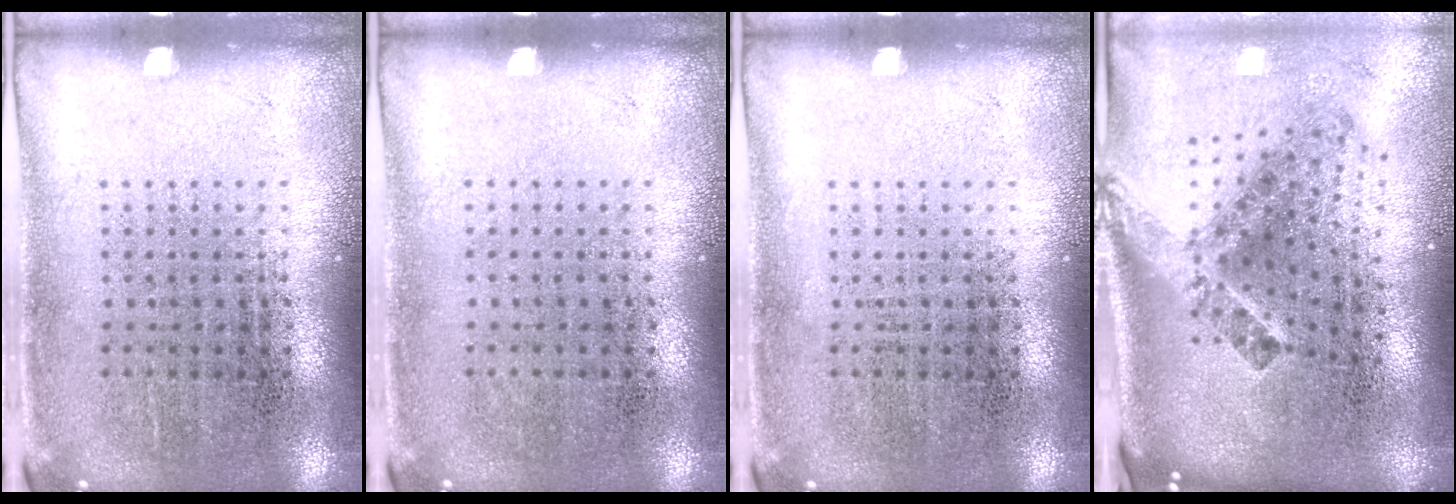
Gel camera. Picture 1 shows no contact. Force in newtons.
{"total": 0.0}
{"total": 0.0}
{"total": 2.9, "press": 1.7, "slide": 2.3}